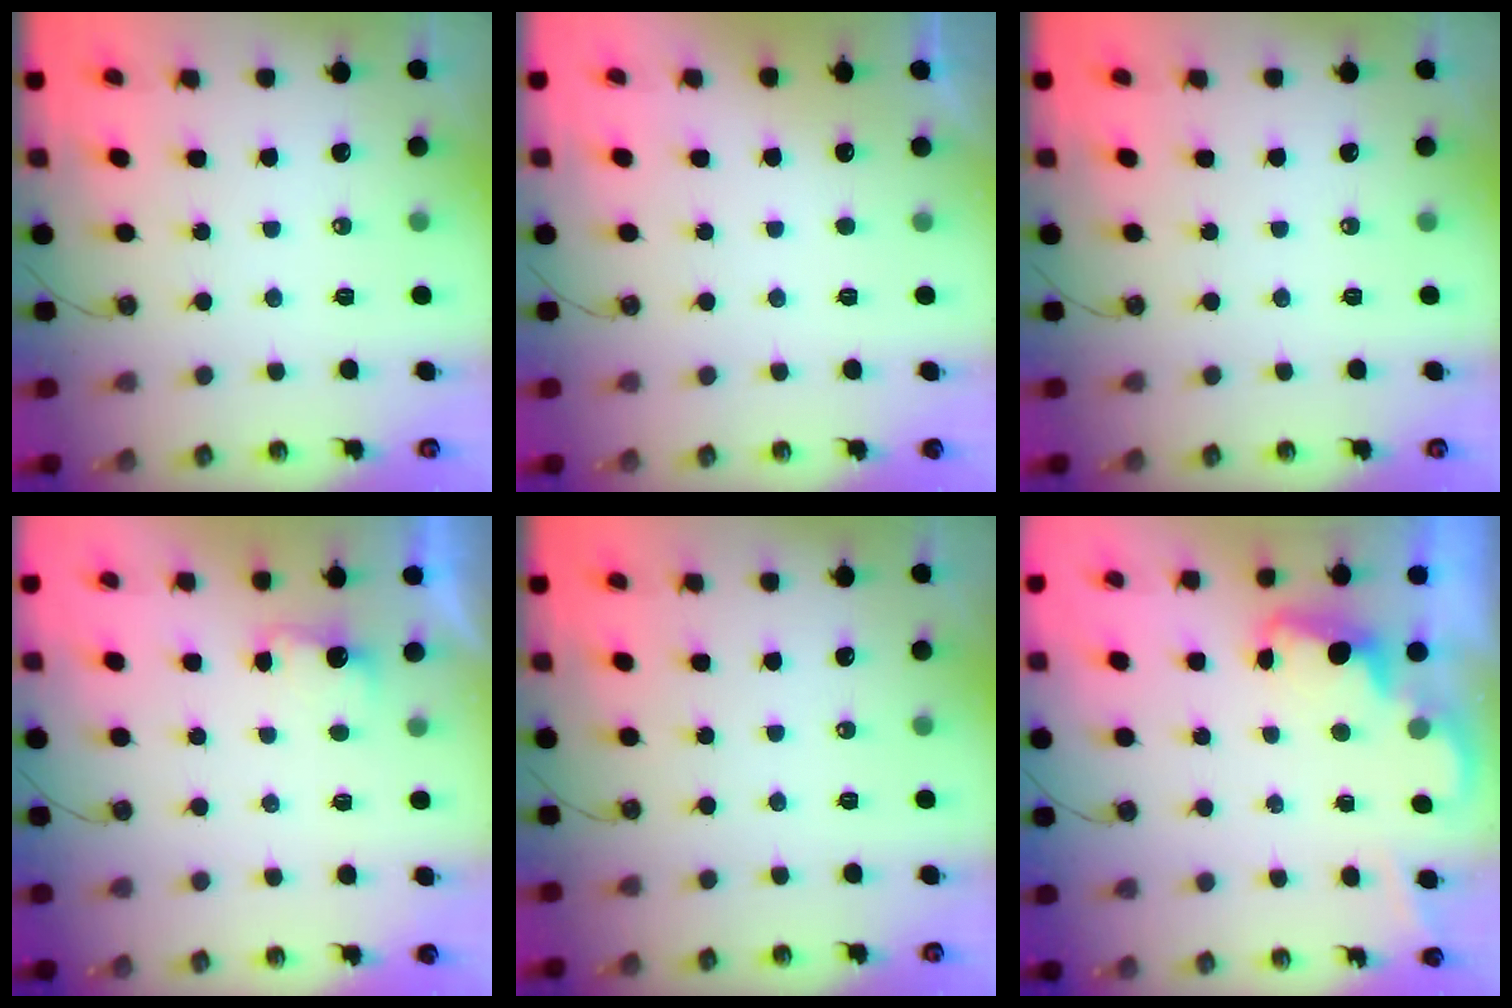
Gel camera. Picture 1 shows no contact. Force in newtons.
{"total": 0.7, "press": 0.2, "slide": 0.7}
{"total": 0.0}
{"total": 2.6, "press": 2.4, "slide": 1.0}
{"total": 0.0}
{"total": 2.3, "press": 2.2, "slide": 0.6}